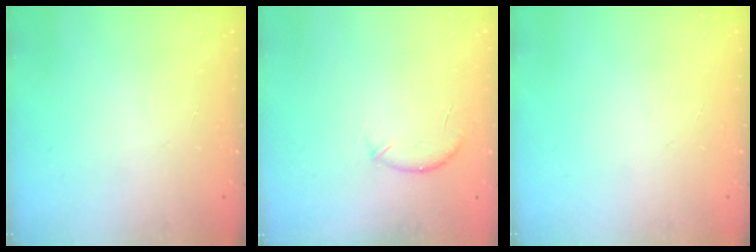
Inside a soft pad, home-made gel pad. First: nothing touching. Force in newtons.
{"total": 6.5, "press": 6.5, "slide": 1.0}
{"total": 0.0}